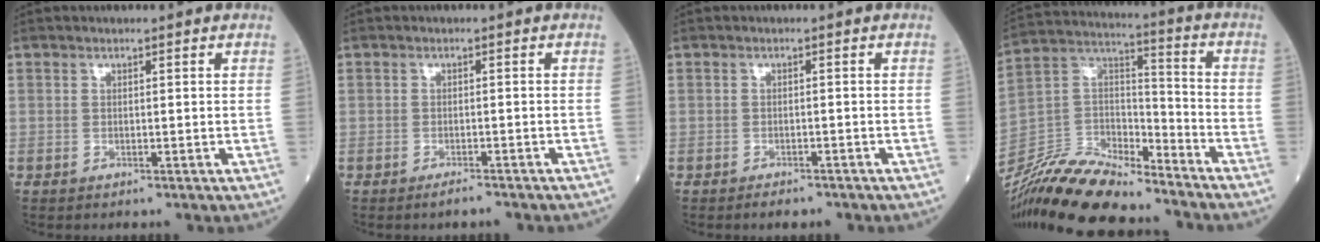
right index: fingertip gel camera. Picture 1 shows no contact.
{"total": 2.7, "force": [-2.4, 0.1, 1.4], "torque": [-0.018, -0.003, -0.028]}
{"total": 2.6, "force": [-2.2, 0.8, 1.1], "torque": [-0.016, -0.003, -0.023]}
{"total": 18.1, "force": [-16.5, 3.4, 6.6], "torque": [-0.129, 0.019, -0.305]}